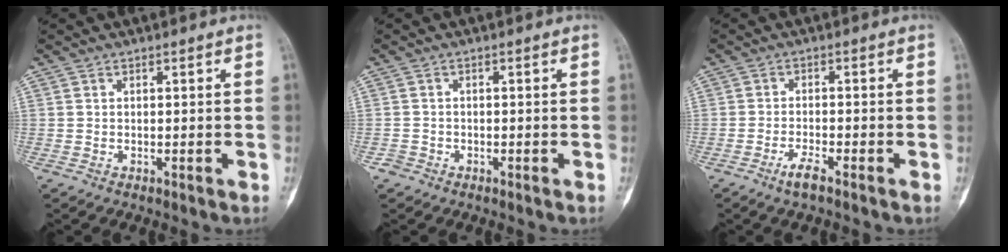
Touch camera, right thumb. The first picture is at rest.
{"total": 1.3, "force": [-0.8, 1.0, -0.1], "torque": [0.004, 0.005, -0.021]}
{"total": 2.7, "force": [-1.9, 0.4, 1.8], "torque": [-0.046, 0.006, -0.040]}